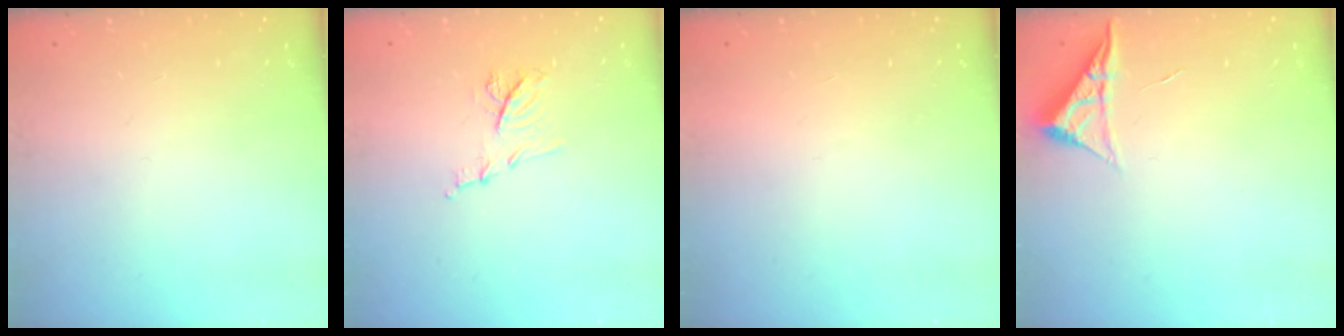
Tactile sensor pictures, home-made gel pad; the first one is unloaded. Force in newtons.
{"total": 7.3, "press": 7.2, "slide": 0.9}
{"total": 1.6, "press": 1.6, "slide": 0.1}
{"total": 4.7, "press": 4.7, "slide": 0.7}